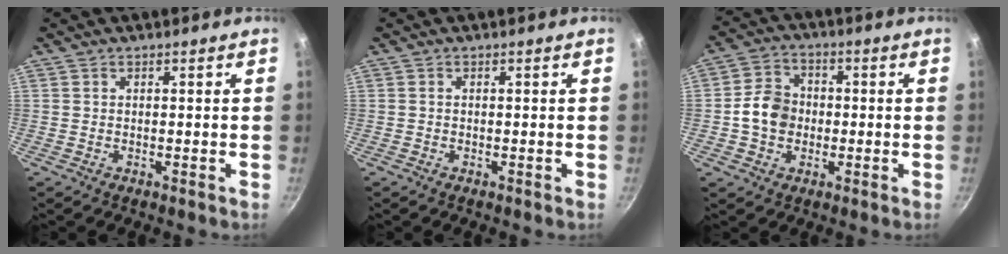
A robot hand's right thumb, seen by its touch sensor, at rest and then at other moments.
{"total": 0.0}
{"total": 8.1, "force": [-0.8, 6.8, 4.3], "torque": [-0.047, 0.021, -0.027]}